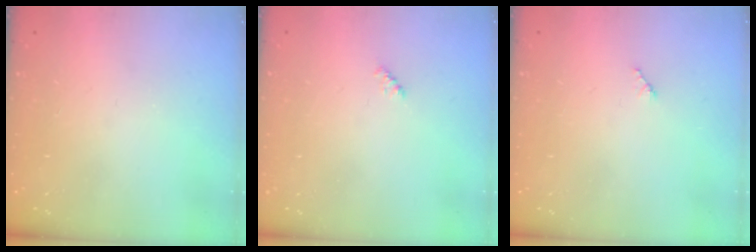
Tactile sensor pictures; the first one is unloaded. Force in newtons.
{"total": 2.4, "press": 2.4, "slide": 0.4}
{"total": 2.5, "press": 2.5, "slide": 0.3}